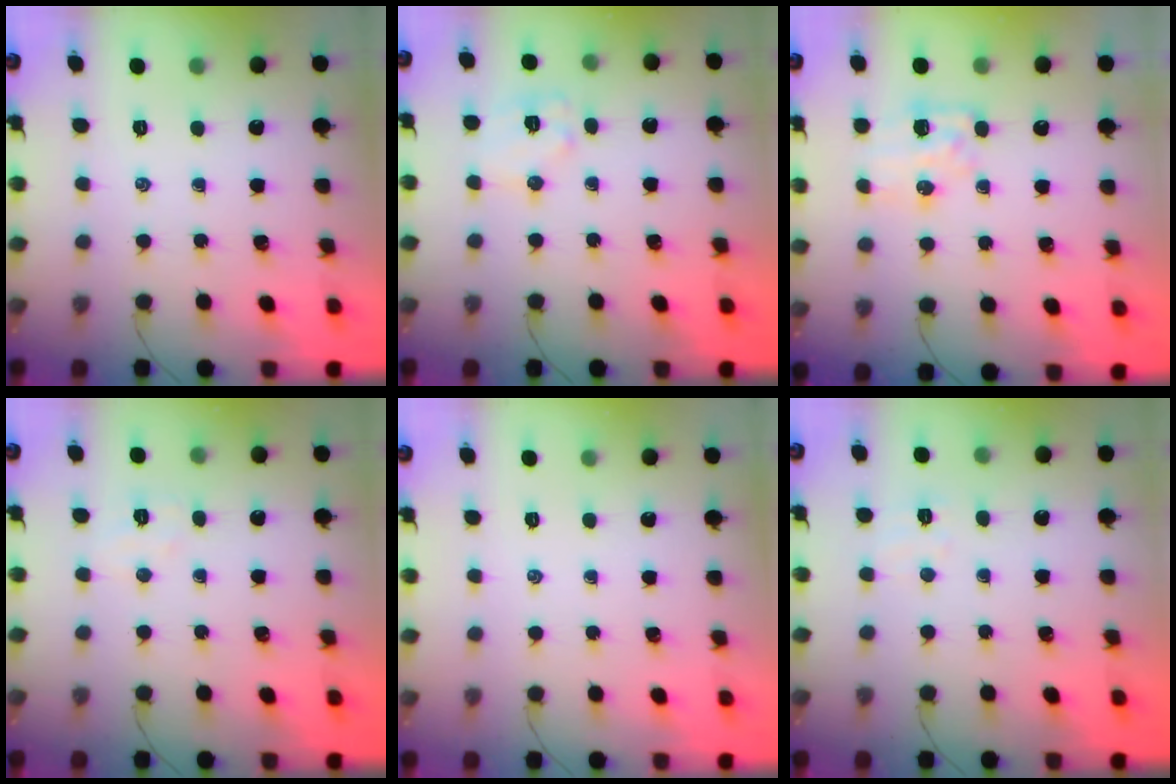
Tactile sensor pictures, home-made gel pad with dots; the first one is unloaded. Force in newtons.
{"total": 8.9, "press": 8.9, "slide": 0.6}
{"total": 5.8, "press": 5.8, "slide": 0.5}
{"total": 4.4, "press": 4.3, "slide": 0.8}
{"total": 0.0}
{"total": 4.1, "press": 3.9, "slide": 1.2}